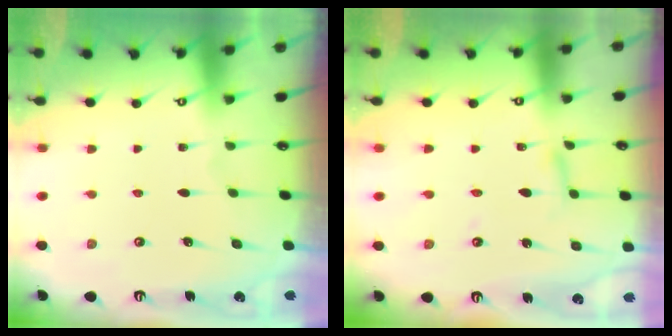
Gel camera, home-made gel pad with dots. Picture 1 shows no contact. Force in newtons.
{"total": 2.4, "press": 2.4, "slide": 0.1}